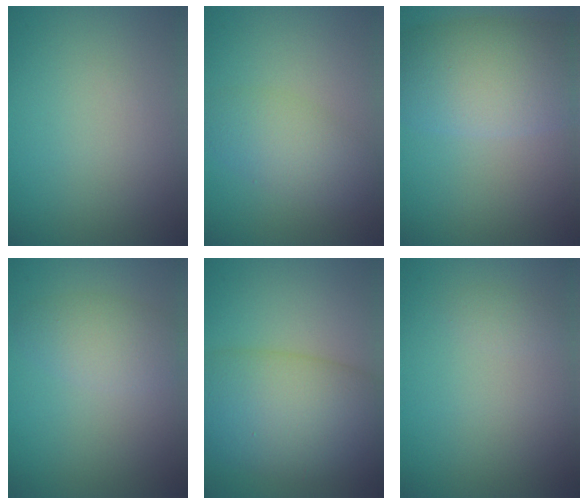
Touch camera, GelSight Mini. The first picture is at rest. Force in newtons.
{"total": 3.5, "press": 3.5, "slide": 0.1}
{"total": 8.1, "press": 8.1, "slide": 0.4}
{"total": 2.9, "press": 2.9, "slide": 0.1}
{"total": 10.6, "press": 10.6, "slide": 0.4}
{"total": 0.7, "press": 0.7, "slide": 0.1}